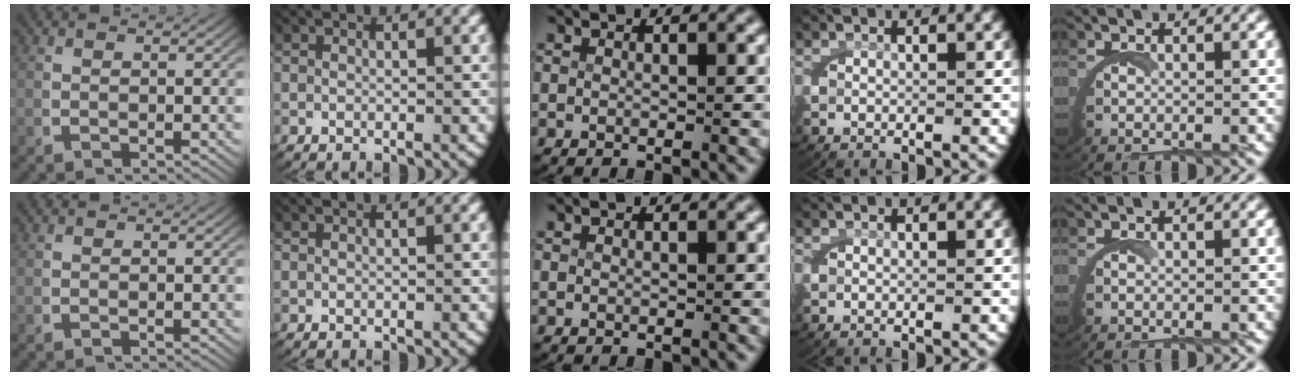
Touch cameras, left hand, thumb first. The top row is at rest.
{}